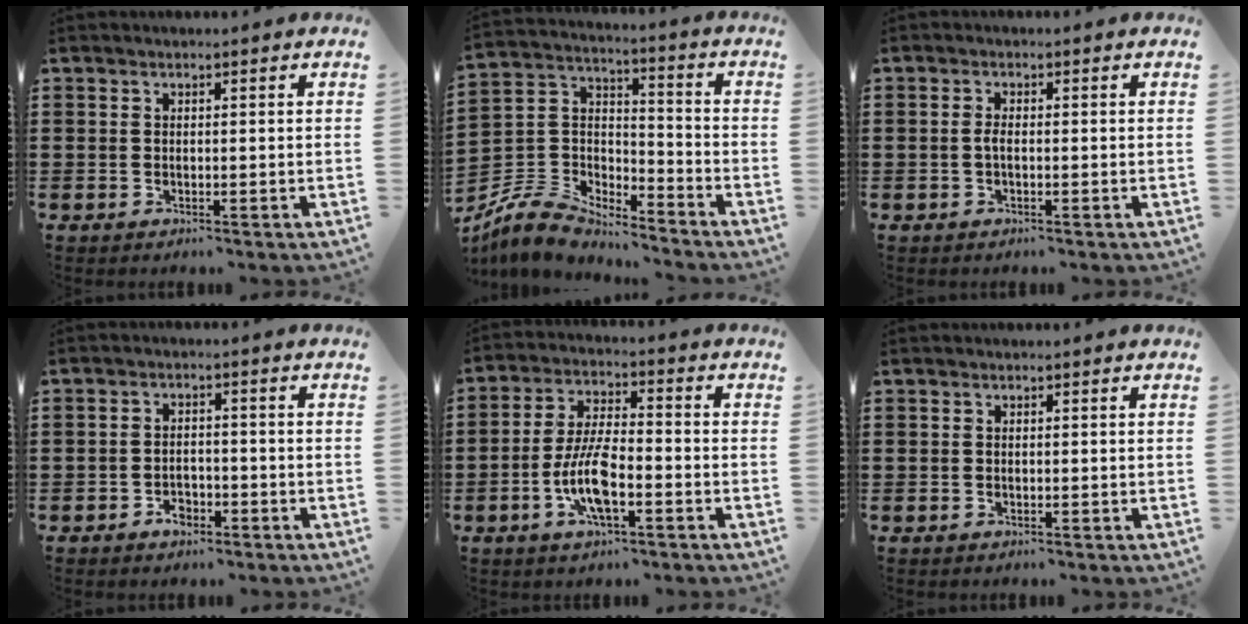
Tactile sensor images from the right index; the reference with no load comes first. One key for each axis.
{"total": 6.9, "fx": -6.3, "fy": 2.2, "fz": 1.6, "tx": -0.064, "ty": -0.001, "tz": -0.134}
{"total": 1.3, "fx": -0.1, "fy": 0.2, "fz": 1.3, "tx": -0.030, "ty": -0.003, "tz": -0.003}
{"total": 2.6, "fx": -1.7, "fy": 1.6, "fz": 1.2, "tx": -0.023, "ty": 0.002, "tz": -0.034}
{"total": 8.9, "fx": -3.1, "fy": 2.8, "fz": 7.9, "tx": -0.175, "ty": -0.010, "tz": -0.063}
{"total": 0.0}